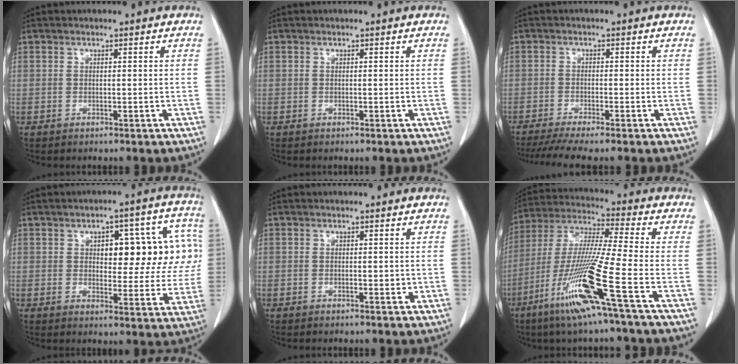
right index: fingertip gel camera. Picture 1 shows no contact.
{"total": 0.0}
{"total": 6.7, "force": [-5.6, -0.5, 3.7], "torque": [-0.052, -0.017, -0.093]}
{"total": 13.6, "force": [2.7, 5.9, 11.9], "torque": [-0.133, 0.036, 0.038]}
{"total": 1.0, "force": [-0.1, 0.4, 0.9], "torque": [-0.013, 0.000, -0.001]}
{"total": 15.8, "force": [-7.3, -1.6, 14.0], "torque": [-0.289, -0.032, -0.143]}